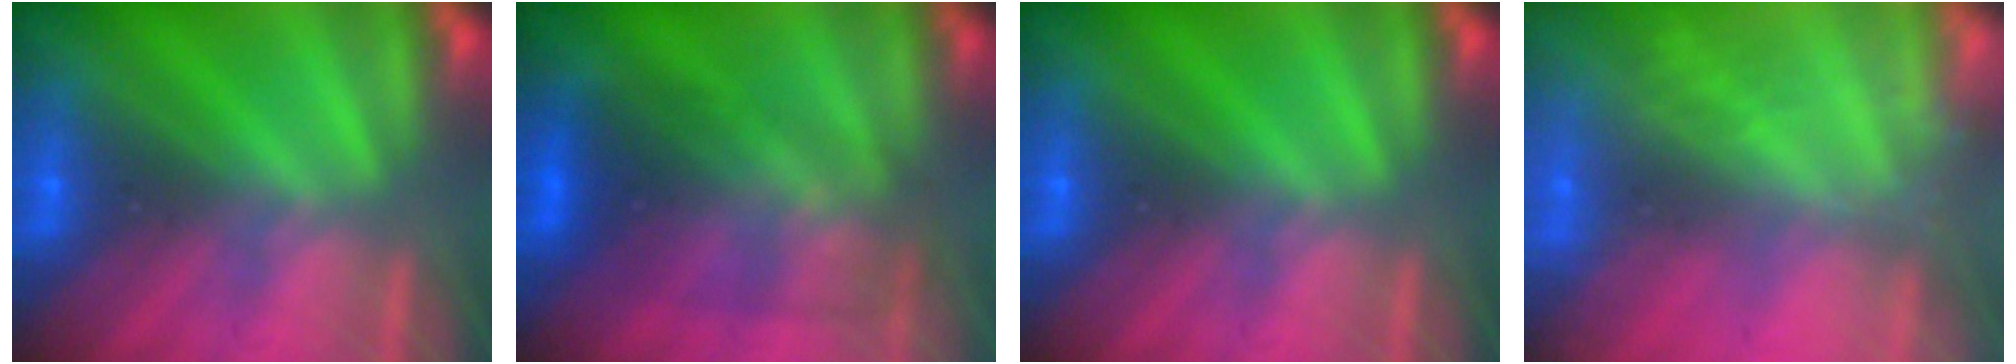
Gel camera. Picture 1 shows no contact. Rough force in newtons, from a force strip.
{"total": 2.9}
{"total": 0.0}
{"total": 2.2}